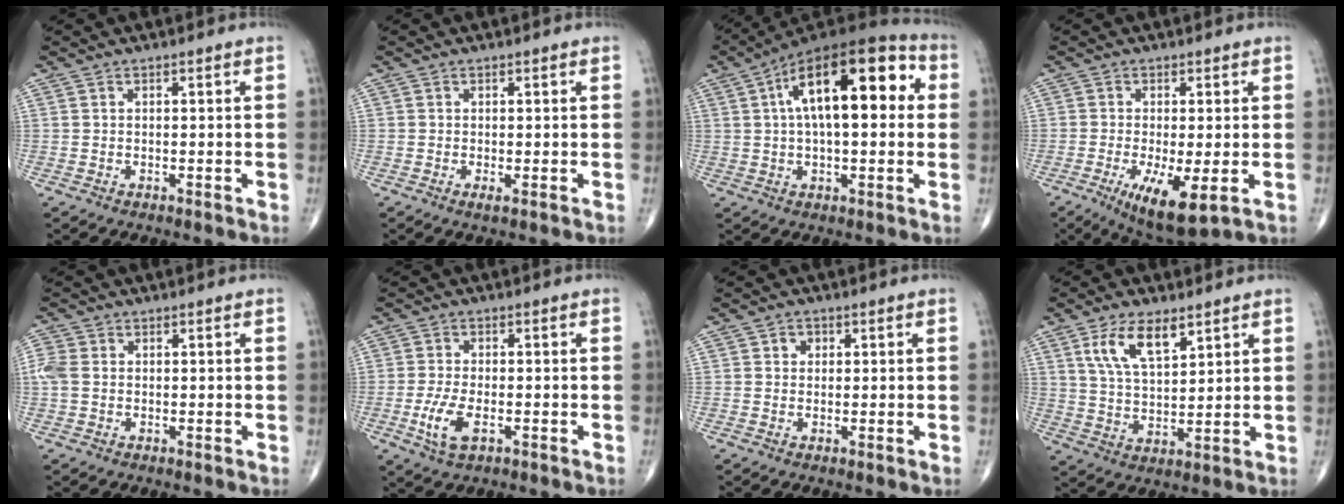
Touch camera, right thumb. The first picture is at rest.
{"total": 0.8, "force": [-0.2, 0.1, 0.8], "torque": [-0.017, -0.003, -0.005]}
{"total": 20.9, "force": [4.5, 9.0, 18.2], "torque": [-0.268, 0.026, 0.058]}
{"total": 9.5, "force": [-2.9, 2.7, 8.6], "torque": [-0.150, -0.023, -0.042]}
{"total": 3.5, "force": [0.2, 2.7, 2.3], "torque": [-0.072, 0.007, 0.000]}
{"total": 5.9, "force": [-1.9, 2.7, 4.8], "torque": [-0.105, 0.002, -0.034]}
{"total": 1.7, "force": [0.5, 1.6, 0.6], "torque": [0.001, 0.001, 0.003]}
{"total": 9.6, "force": [5.2, 4.2, 6.9], "torque": [-0.117, -0.023, 0.105]}